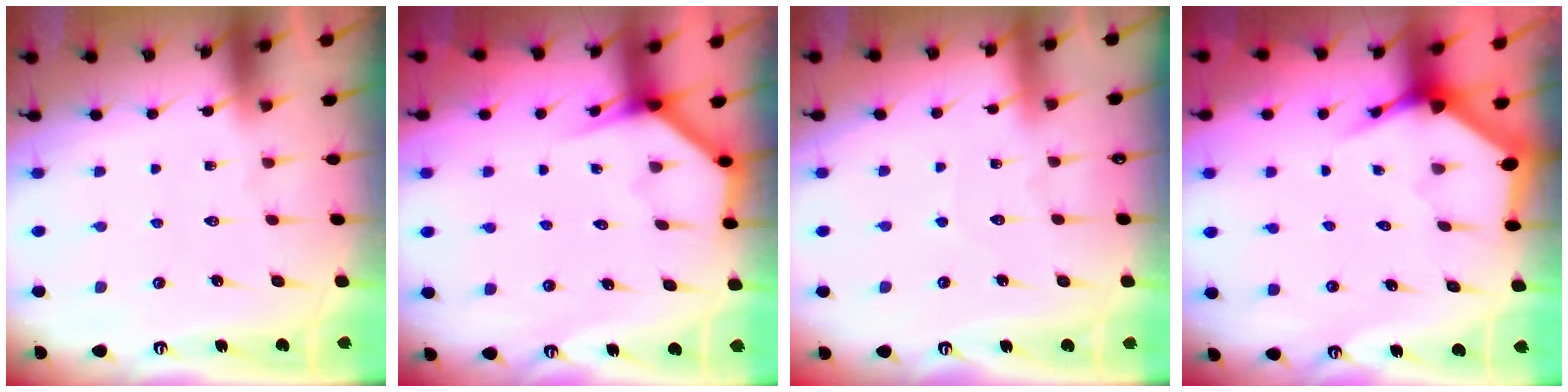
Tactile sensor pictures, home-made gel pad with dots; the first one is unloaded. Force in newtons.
{"total": 3.9, "press": 3.9, "slide": 0.3}
{"total": 2.5, "press": 2.5, "slide": 0.3}
{"total": 3.7, "press": 3.7, "slide": 0.5}